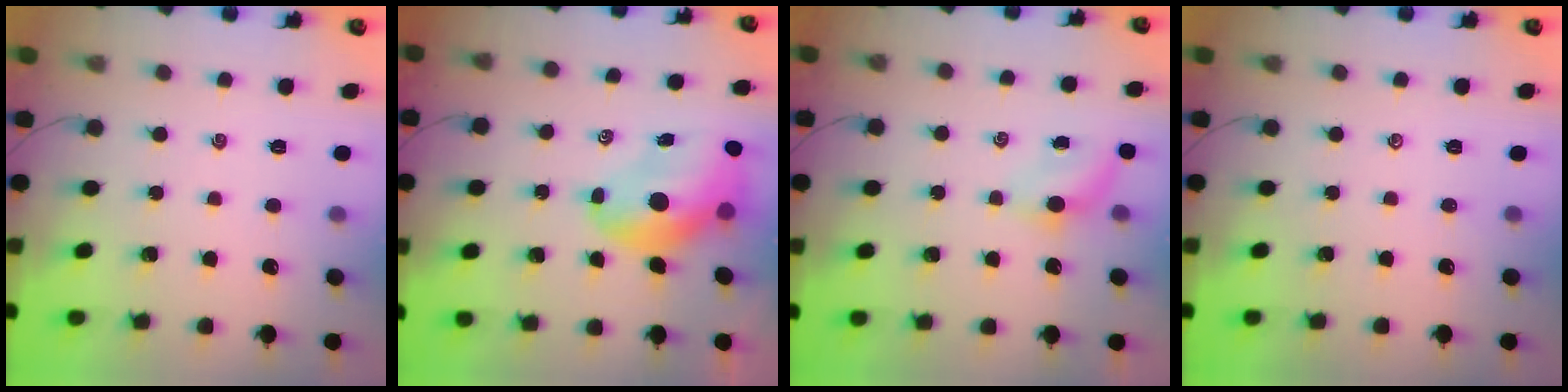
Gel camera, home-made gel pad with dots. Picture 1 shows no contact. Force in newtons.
{"total": 9.4, "press": 8.9, "slide": 3.0}
{"total": 5.8, "press": 5.7, "slide": 0.9}
{"total": 0.0}